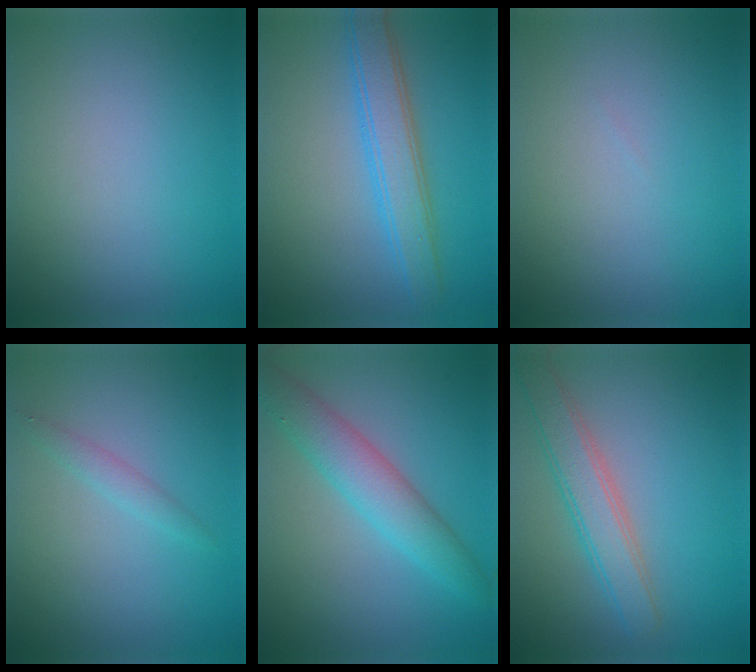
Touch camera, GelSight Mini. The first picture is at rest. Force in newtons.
{"total": 4.2, "press": 4.2, "slide": 0.1}
{"total": 0.0}
{"total": 1.3, "press": 1.3, "slide": 0.1}
{"total": 4.7, "press": 4.7, "slide": 0.1}
{"total": 4.0, "press": 4.0, "slide": 0.4}